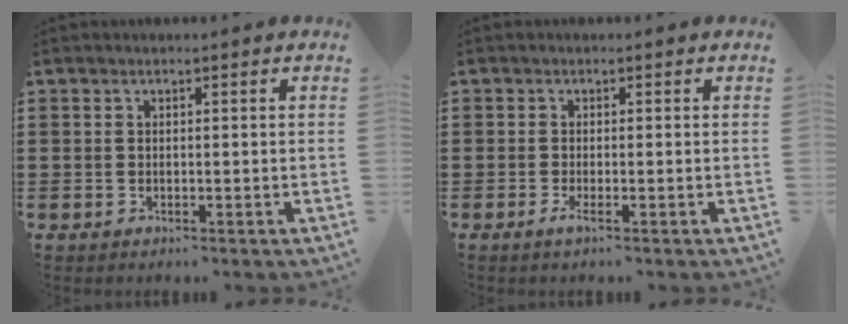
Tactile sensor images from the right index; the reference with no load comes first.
{"total": 1.3, "force": [-0.5, 0.1, 1.2], "torque": [-0.020, -0.004, -0.009]}